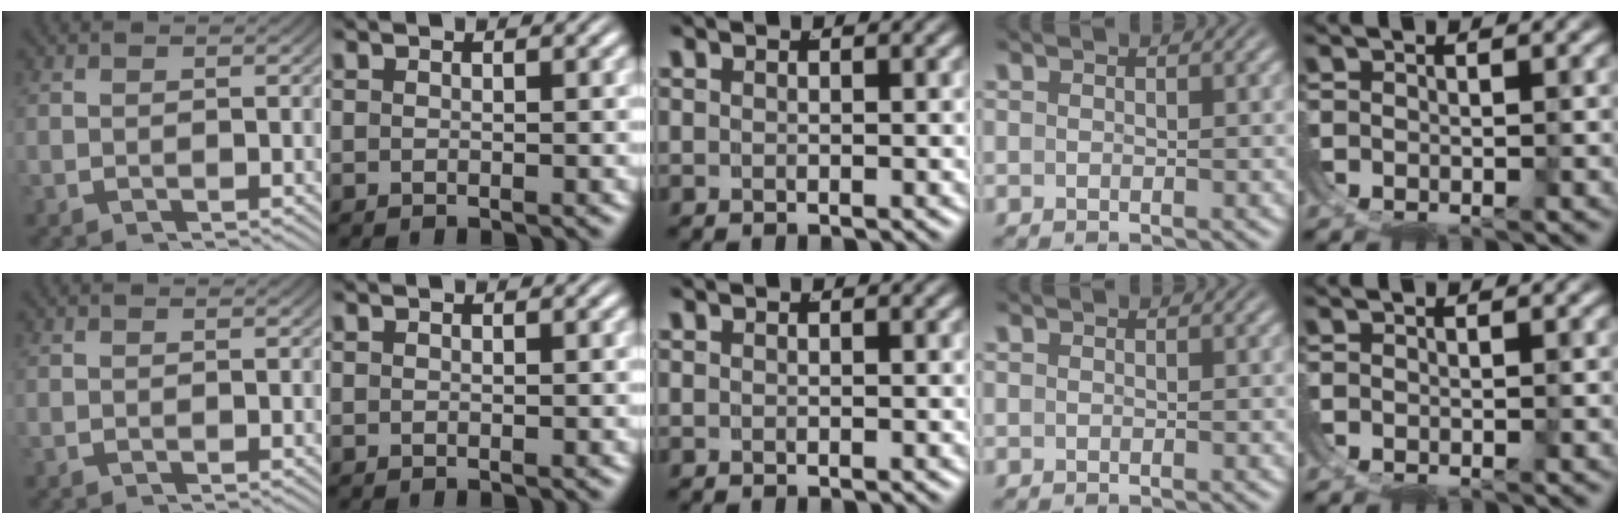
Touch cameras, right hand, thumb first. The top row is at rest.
{}